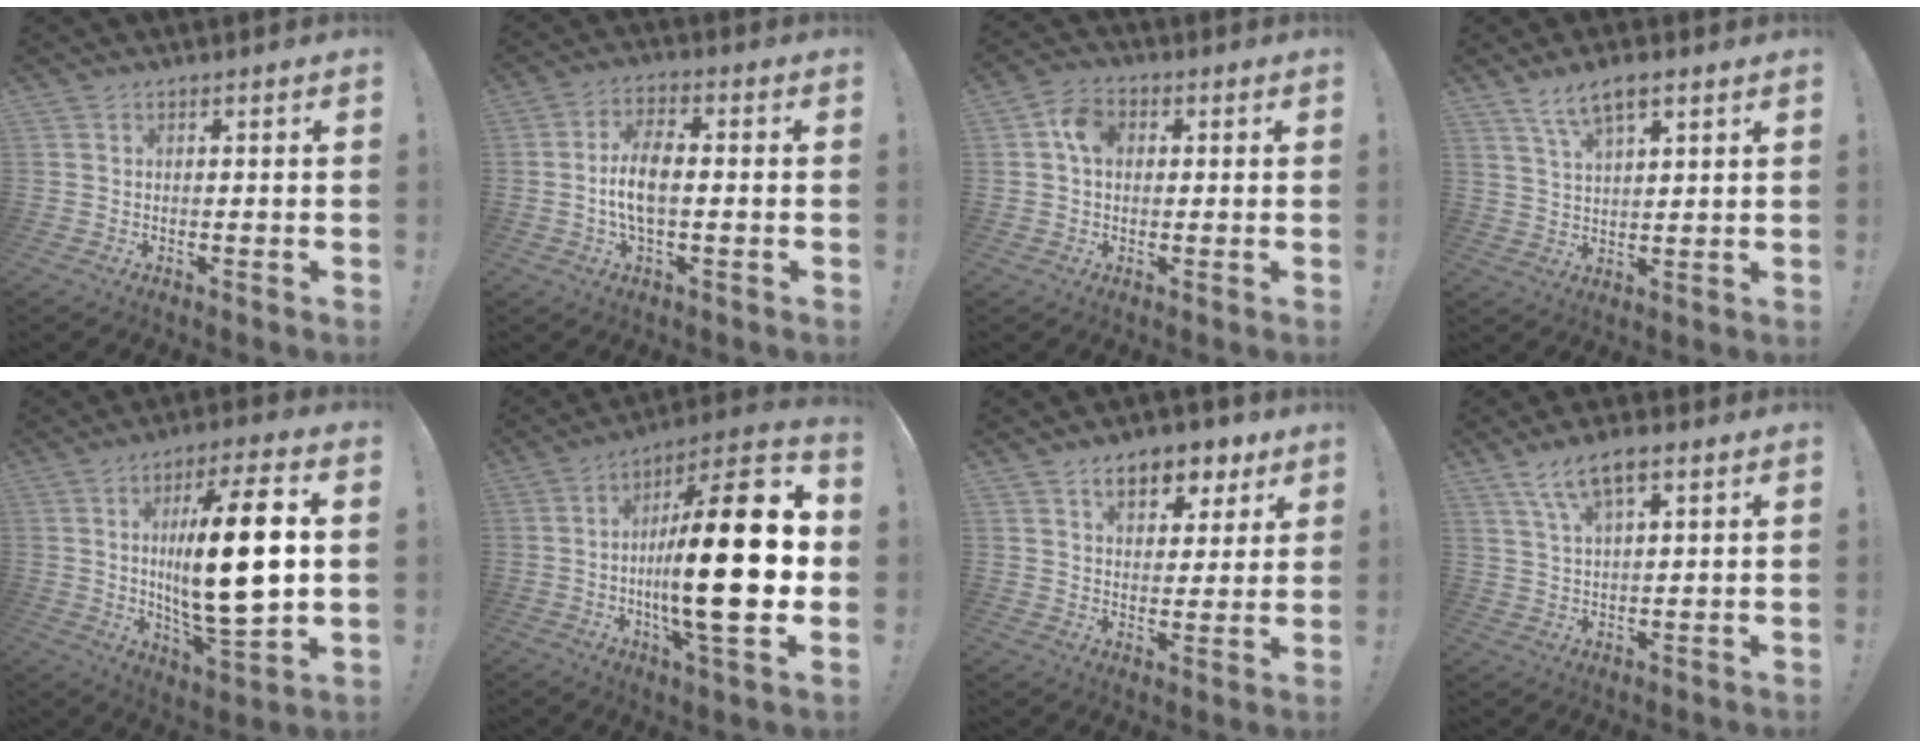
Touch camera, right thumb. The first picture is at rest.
{"total": 8.6, "force": [-1.0, 3.7, 7.7], "torque": [-0.157, 0.003, -0.020]}
{"total": 6.7, "force": [1.0, 4.9, 4.4], "torque": [-0.075, 0.016, 0.021]}
{"total": 7.4, "force": [4.8, 2.4, 5.1], "torque": [-0.093, -0.013, 0.086]}
{"total": 20.9, "force": [2.3, 5.7, 19.9], "torque": [-0.327, -0.015, 0.024]}
{"total": 26.6, "force": [-2.0, 6.6, 25.7], "torque": [-0.428, -0.007, -0.045]}
{"total": 9.6, "force": [5.8, 5.5, 5.4], "torque": [-0.066, -0.032, 0.102]}
{"total": 8.3, "force": [4.7, 2.7, 6.3], "torque": [-0.114, -0.009, 0.085]}